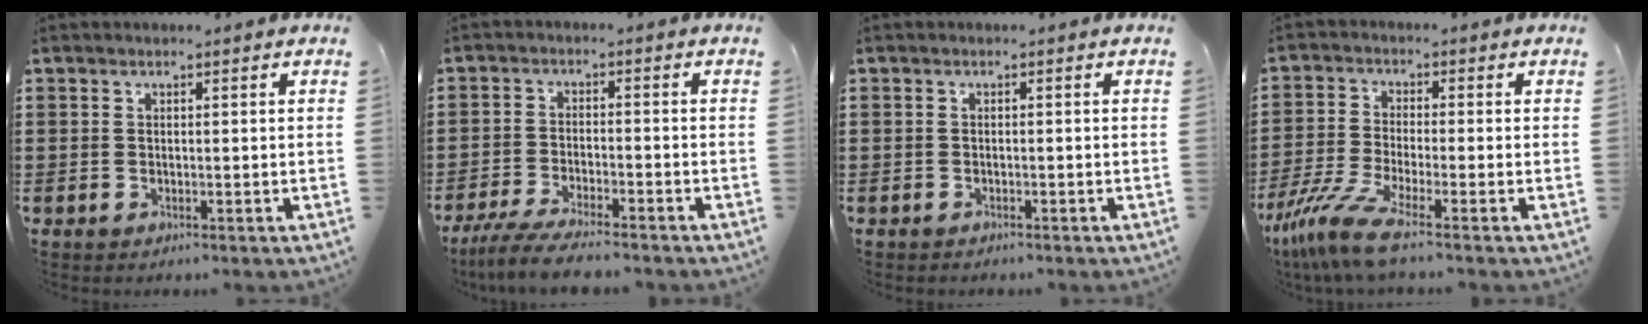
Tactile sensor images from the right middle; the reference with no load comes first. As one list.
[{"total": 5.2, "force": [-4.7, 0.2, 2.2], "torque": [-0.058, -0.014, -0.094]}, {"total": 0.6, "force": [-0.6, 0.2, 0.0], "torque": [0.000, 0.002, -0.013]}, {"total": 6.8, "force": [-4.7, 0.5, 4.9], "torque": [-0.130, -0.027, -0.097]}]